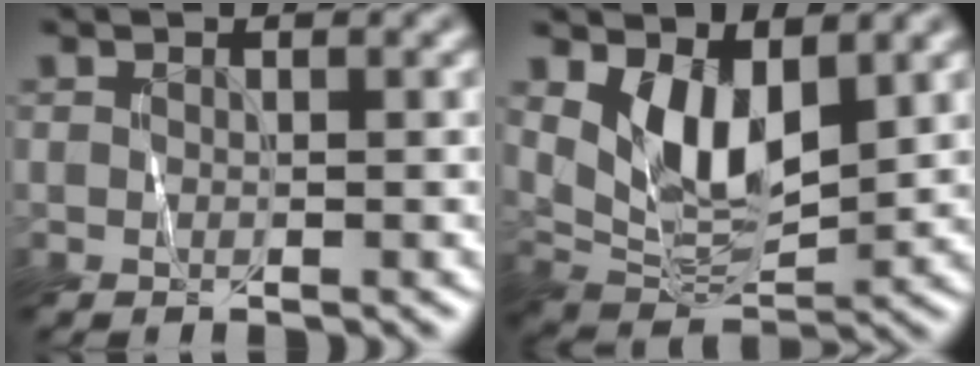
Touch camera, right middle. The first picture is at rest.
{"total": 5.4, "force": [2.2, 3.0, 3.9], "torque": [-0.084, -0.016, 0.045]}